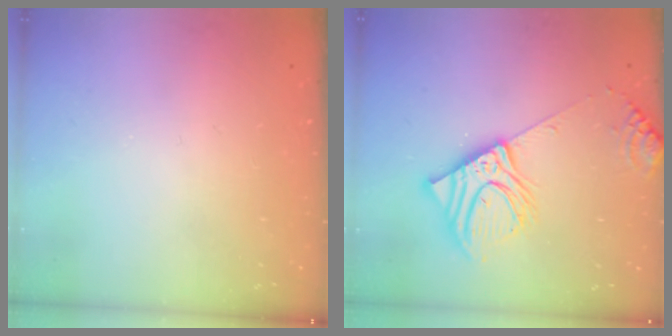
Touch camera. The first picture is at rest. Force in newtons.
{"total": 17.4, "press": 17.1, "slide": 3.3}